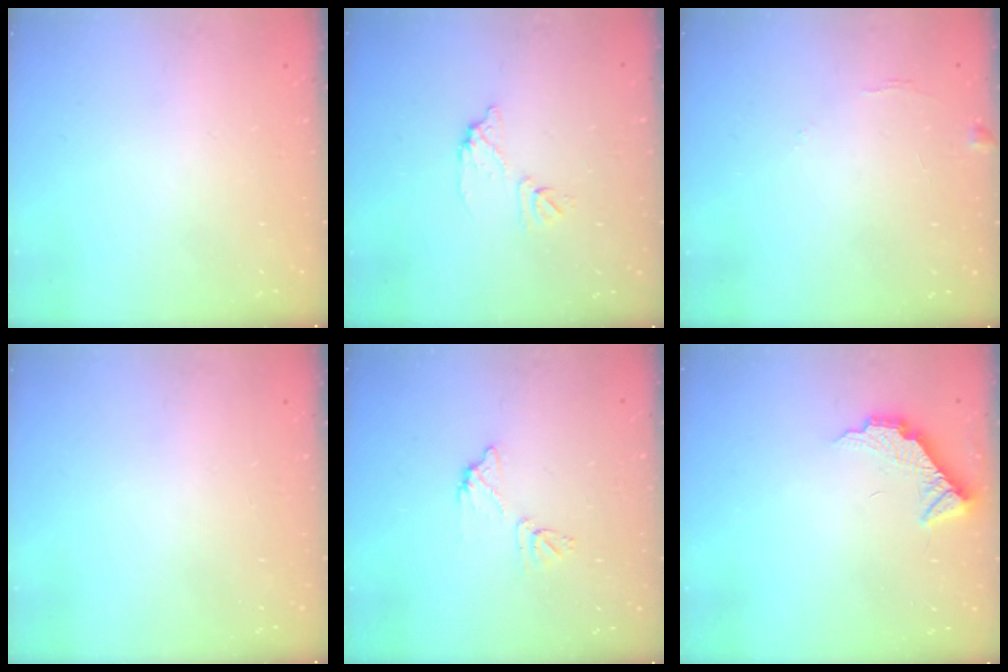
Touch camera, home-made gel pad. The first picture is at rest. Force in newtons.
{"total": 8.1, "press": 8.1, "slide": 0.5}
{"total": 6.5, "press": 6.5, "slide": 0.3}
{"total": 0.0}
{"total": 7.4, "press": 7.4, "slide": 0.3}
{"total": 10.3, "press": 10.3, "slide": 0.2}